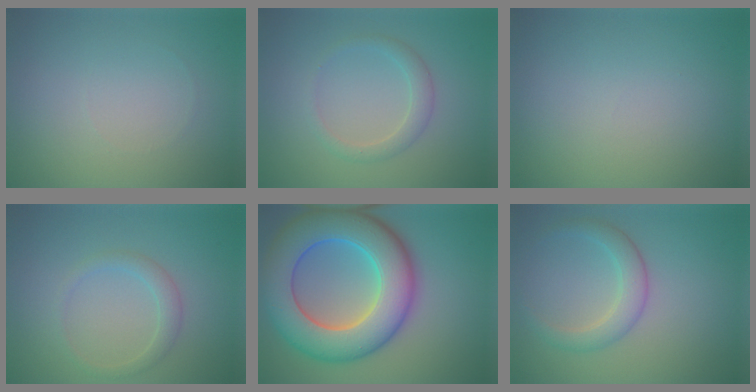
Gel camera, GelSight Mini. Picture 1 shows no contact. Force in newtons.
{"total": 1.9, "press": 1.9, "slide": 0.0}
{"total": 0.0}
{"total": 1.8, "press": 1.8, "slide": 0.0}
{"total": 12.1, "press": 12.1, "slide": 0.3}
{"total": 2.8, "press": 2.8, "slide": 0.2}